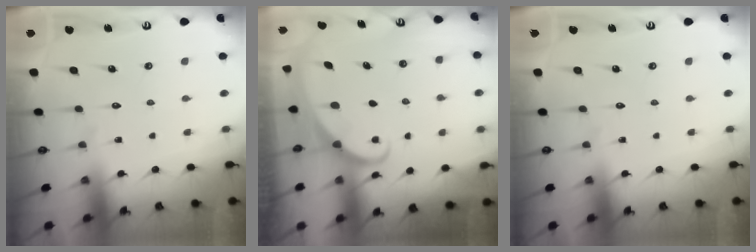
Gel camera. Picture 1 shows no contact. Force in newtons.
{"total": 1.8, "press": 1.8, "slide": 0.1}
{"total": 0.0}